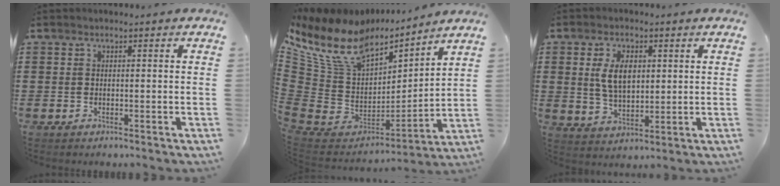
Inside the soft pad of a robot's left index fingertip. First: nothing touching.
{"total": 12.5, "force": [7.8, 7.5, 6.3], "torque": [-0.176, -0.049, 0.138]}
{"total": 6.4, "force": [1.6, 3.5, 5.1], "torque": [-0.108, 0.006, 0.023]}